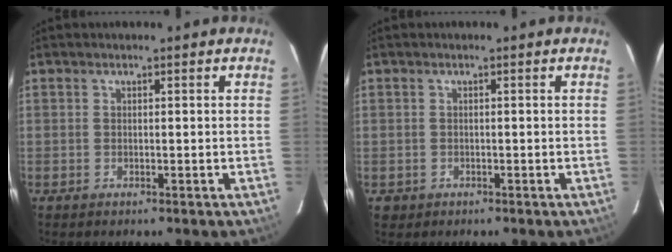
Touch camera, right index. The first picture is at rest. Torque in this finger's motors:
{"motor_torque": [-0.07, 0.09, -0.40, -0.15]}